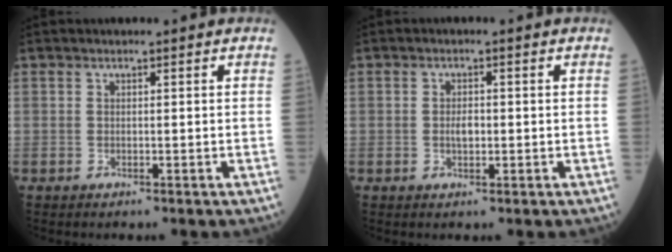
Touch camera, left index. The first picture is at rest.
{"total": 2.0, "force": [-0.2, 1.0, 1.7], "torque": [-0.031, 0.001, -0.002]}